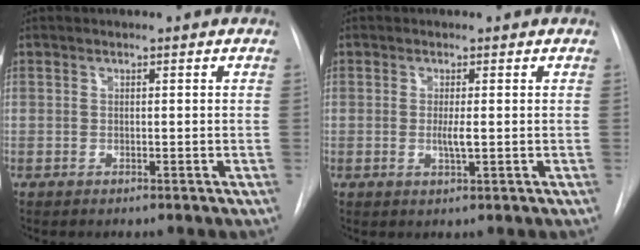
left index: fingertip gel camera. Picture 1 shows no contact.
{"total": 2.3, "force": [-1.6, -0.2, 1.6], "torque": [-0.033, -0.008, -0.024]}